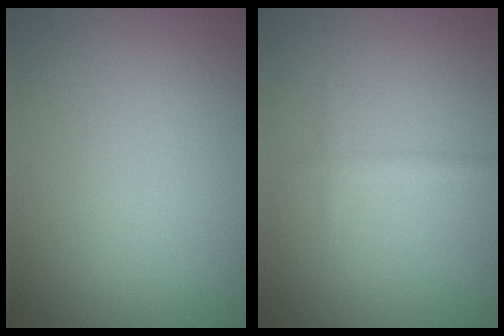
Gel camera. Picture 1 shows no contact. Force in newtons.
{"total": 0.9, "press": 0.9, "slide": 0.0}